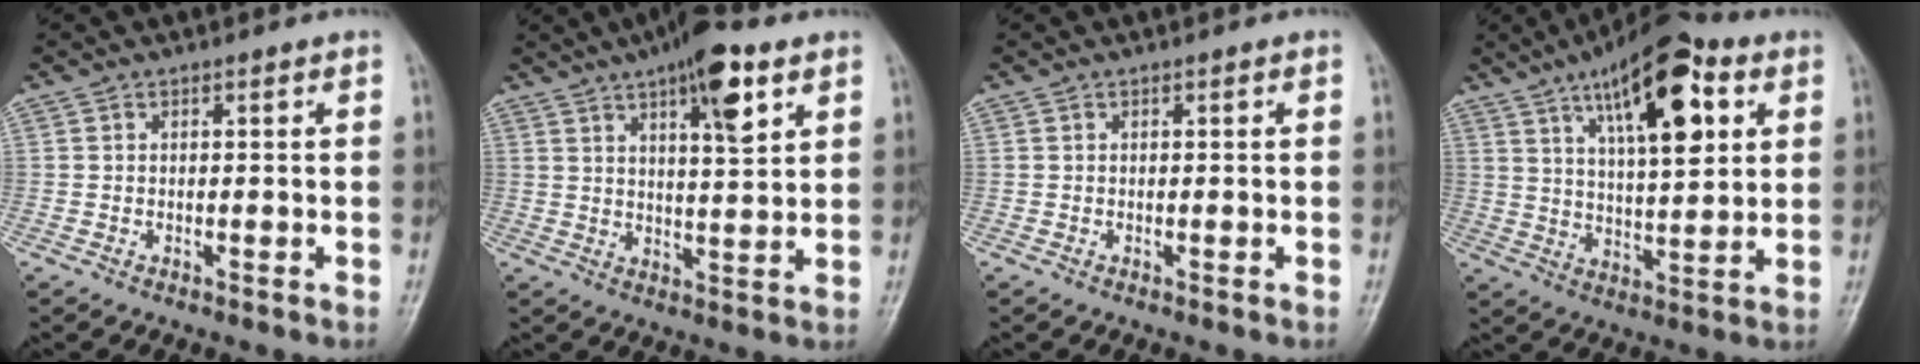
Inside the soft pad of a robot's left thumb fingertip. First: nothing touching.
{"total": 11.4, "force": [6.1, 3.2, 9.1], "torque": [-0.126, -0.021, 0.091]}
{"total": 0.0}
{"total": 17.9, "force": [7.6, 6.9, 14.7], "torque": [-0.198, -0.017, 0.120]}